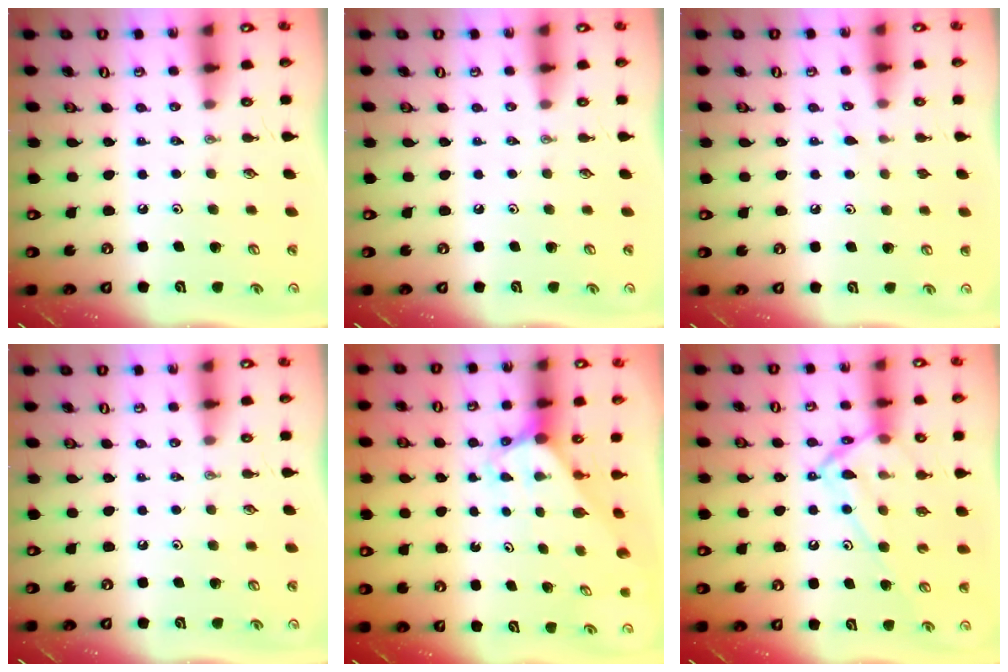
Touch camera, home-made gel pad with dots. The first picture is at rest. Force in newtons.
{"total": 0.0}
{"total": 6.8, "press": 6.8, "slide": 0.6}
{"total": 0.0}
{"total": 2.8, "press": 2.8, "slide": 0.2}
{"total": 14.0, "press": 14.0, "slide": 0.9}